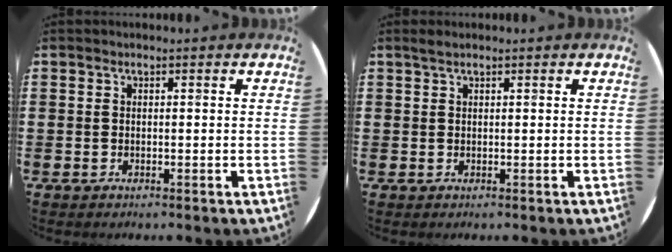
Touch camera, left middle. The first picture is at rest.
{"total": 0.7, "force": [0.6, 0.0, 0.4], "torque": [-0.008, 0.001, 0.012]}